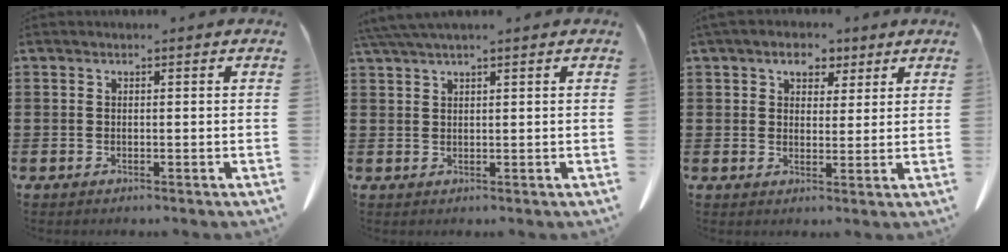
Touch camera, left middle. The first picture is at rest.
{"total": 2.7, "force": [2.1, 0.1, 1.7], "torque": [-0.038, 0.002, 0.041]}
{"total": 4.6, "force": [3.1, 3.1, 1.6], "torque": [-0.034, 0.007, 0.050]}